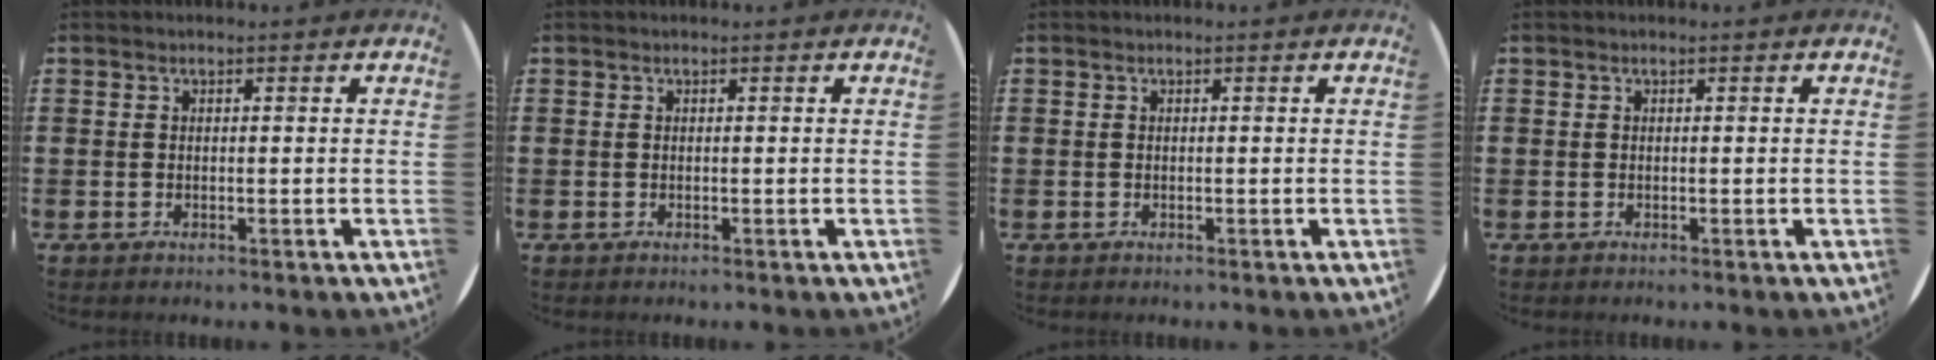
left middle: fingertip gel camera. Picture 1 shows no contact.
{"total": 0.0}
{"total": 0.0}
{"total": 0.0}